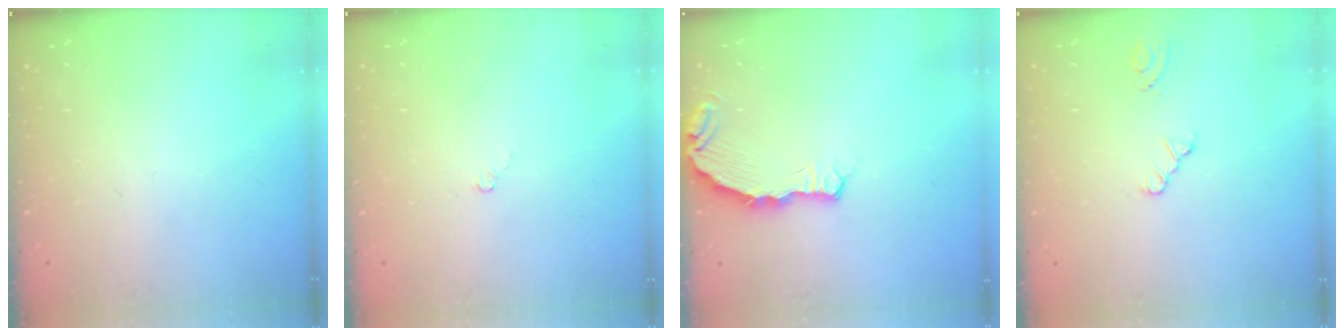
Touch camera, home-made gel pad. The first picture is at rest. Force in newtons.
{"total": 2.4, "press": 2.3, "slide": 0.3}
{"total": 6.5, "press": 5.2, "slide": 3.9}
{"total": 1.9, "press": 1.9, "slide": 0.3}